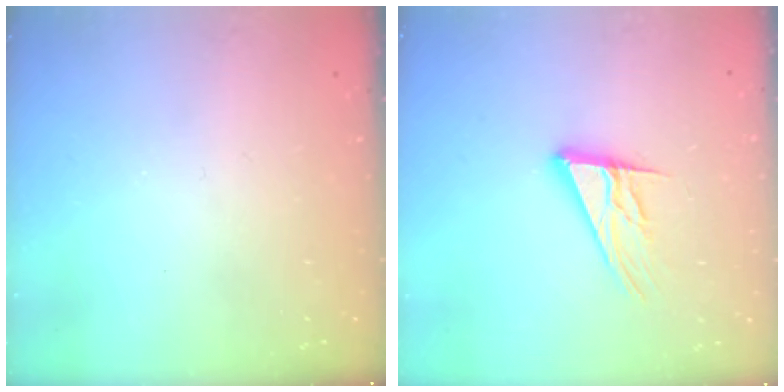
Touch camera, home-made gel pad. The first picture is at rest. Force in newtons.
{"total": 13.1, "press": 12.9, "slide": 2.5}